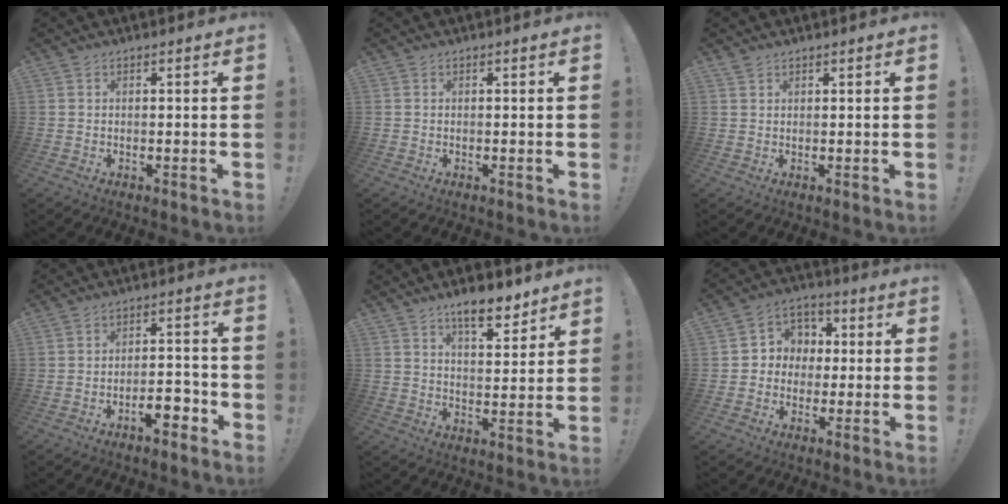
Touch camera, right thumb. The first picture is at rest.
{"total": 0.0}
{"total": 1.1, "force": [1.0, 0.5, 0.3], "torque": [-0.006, -0.003, 0.018]}
{"total": 7.2, "force": [-4.7, 2.5, 4.8], "torque": [-0.060, 0.026, -0.082]}
{"total": 9.5, "force": [7.3, 3.0, 5.3], "torque": [-0.063, -0.044, 0.125]}
{"total": 7.7, "force": [-0.8, 7.5, 1.6], "torque": [-0.018, 0.010, -0.007]}